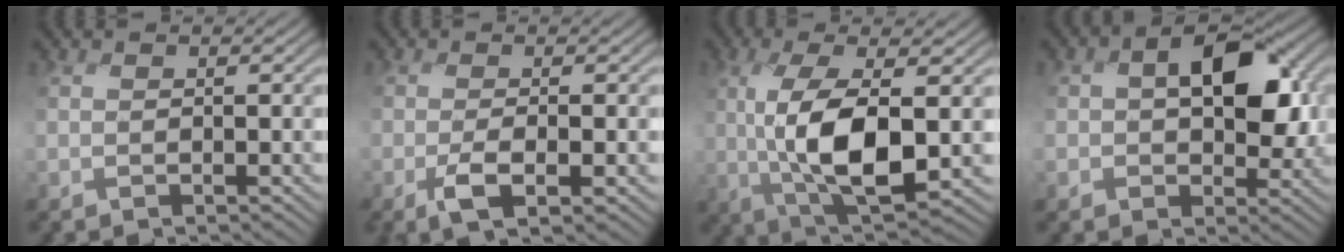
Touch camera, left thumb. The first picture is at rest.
{"total": 3.1, "force": [-1.6, 0.5, 2.6], "torque": [-0.057, -0.004, -0.035]}
{"total": 10.3, "force": [-0.3, 4.1, 9.5], "torque": [-0.195, -0.010, -0.004]}
{"total": 10.4, "force": [1.2, 7.0, 7.6], "torque": [-0.127, -0.006, 0.018]}